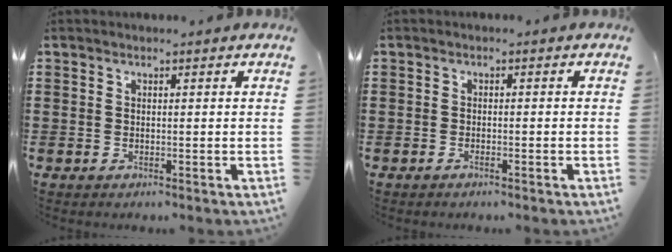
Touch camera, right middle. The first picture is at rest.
{"total": 0.5, "force": [-0.3, 0.0, 0.4], "torque": [-0.008, -0.002, -0.005]}